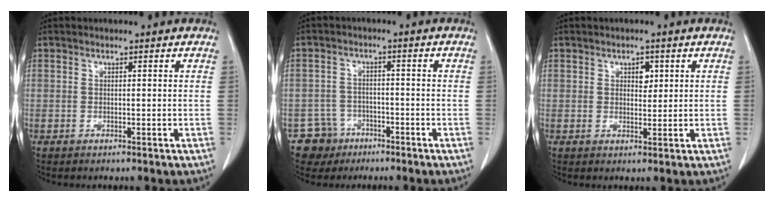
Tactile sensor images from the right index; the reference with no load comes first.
{"total": 5.1, "force": [-3.2, 4.0, -0.3], "torque": [0.009, 0.010, -0.053]}
{"total": 2.1, "force": [0.8, 1.3, 1.5], "torque": [-0.018, -0.001, 0.012]}